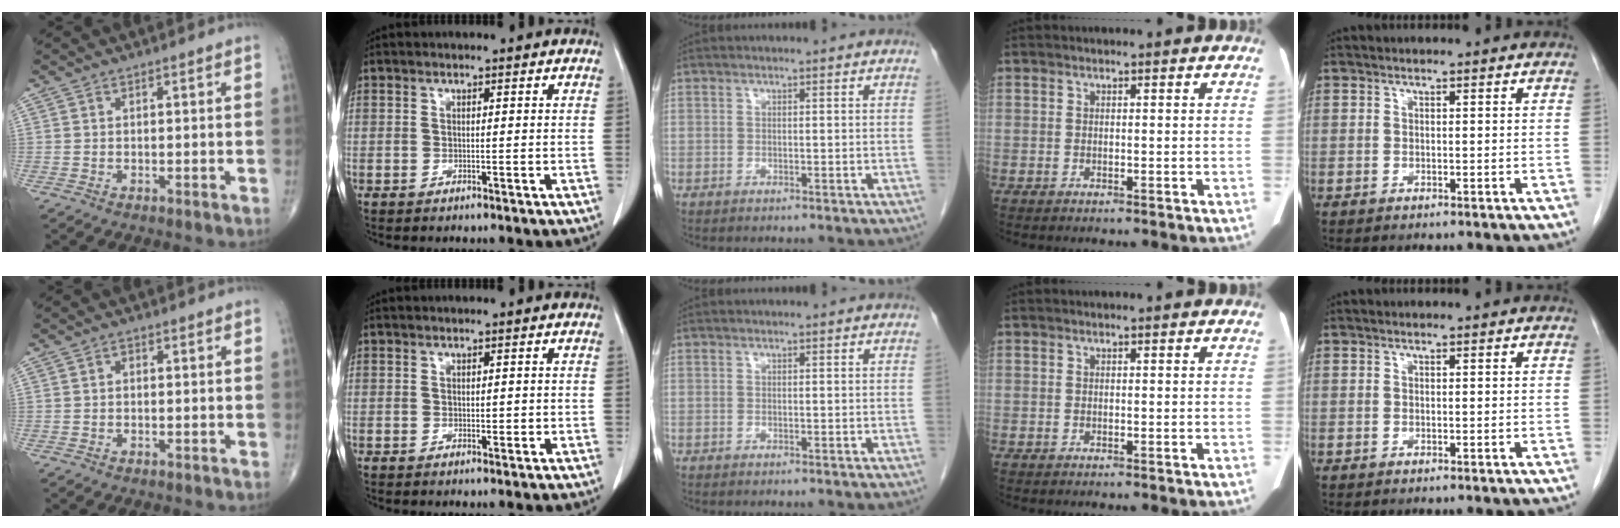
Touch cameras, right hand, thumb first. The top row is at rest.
{"thumb": {"total": 1.0, "force": [0.1, 0.7, 0.7], "torque": [-0.010, 0.006, 0.000]}, "index": {"total": 1.3, "force": [0.0, 0.7, 1.0], "torque": [-0.012, -0.001, 0.002]}}